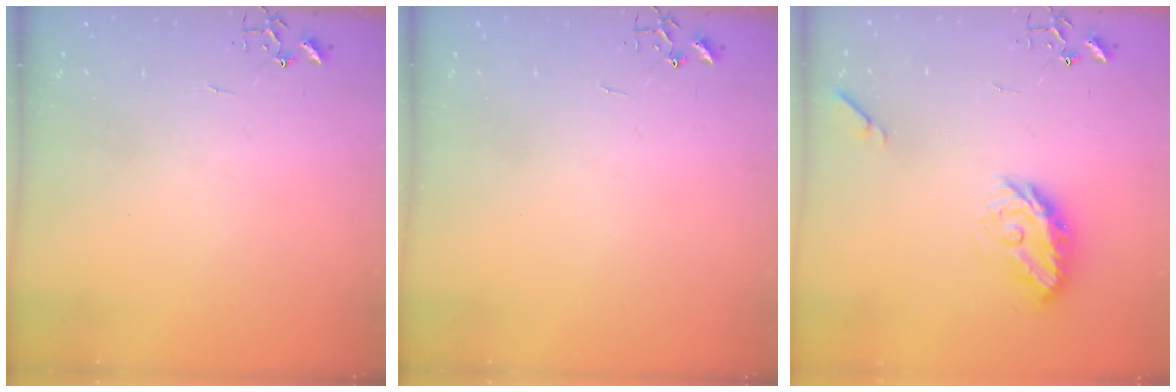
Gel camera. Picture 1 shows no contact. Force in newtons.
{"total": 0.0}
{"total": 11.3, "press": 11.3, "slide": 0.6}